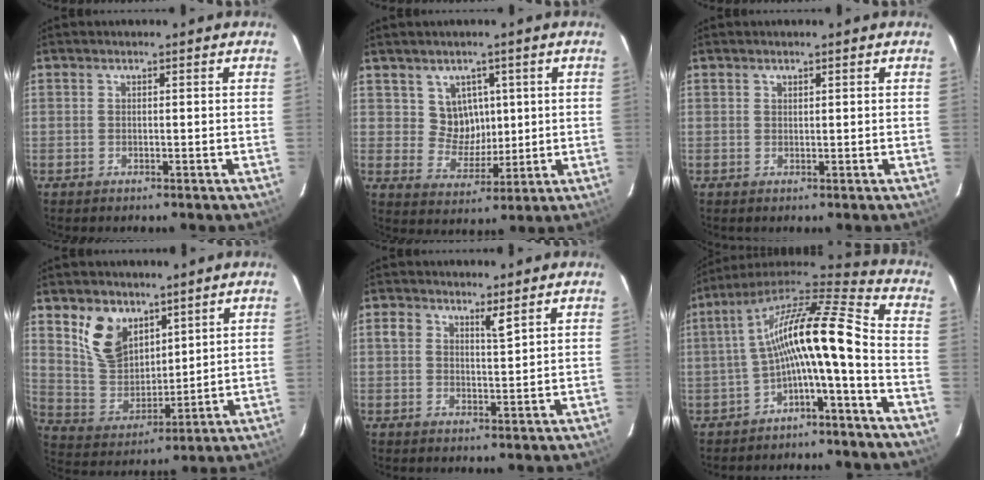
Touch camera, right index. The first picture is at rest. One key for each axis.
{"total": 6.2, "fx": 2.2, "fy": 5.7, "fz": 1.2, "tx": -0.020, "ty": 0.007, "tz": 0.048}
{"total": 0.5, "fx": 0.4, "fy": 0.3, "fz": 0.1, "tx": -0.002, "ty": 0.002, "tz": 0.008}
{"total": 11.4, "fx": 6.7, "fy": 7.3, "fz": 5.6, "tx": -0.114, "ty": 0.012, "tz": 0.145}
{"total": 2.6, "fx": 1.4, "fy": 1.2, "fz": 1.9, "tx": -0.031, "ty": 0.000, "tz": 0.022}
{"total": 16.5, "fx": -3.8, "fy": 2.3, "fz": 15.9, "tx": -0.290, "ty": 0.009, "tz": -0.074}